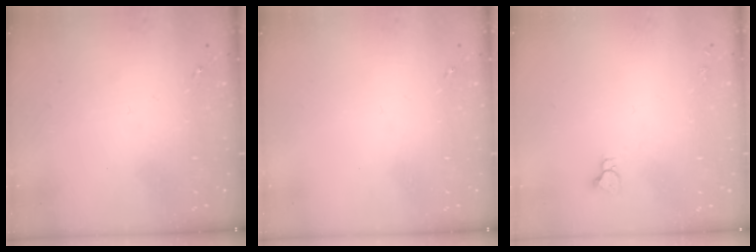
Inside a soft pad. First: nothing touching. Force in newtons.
{"total": 0.0}
{"total": 2.9, "press": 2.9, "slide": 0.2}